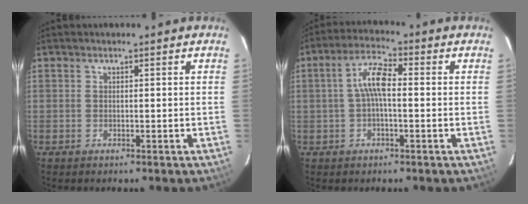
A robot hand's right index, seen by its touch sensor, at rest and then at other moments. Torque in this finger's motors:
{"motor_torque": [0.38, -0.08, 0.32, 0.13]}